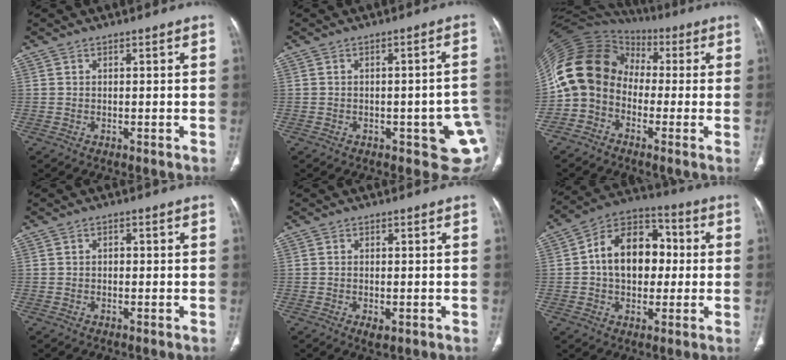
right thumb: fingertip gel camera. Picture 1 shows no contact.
{"total": 10.5, "force": [-3.0, 4.2, 9.2], "torque": [-0.097, 0.007, -0.027]}
{"total": 13.8, "force": [-1.7, 11.5, 7.5], "torque": [-0.126, 0.056, -0.050]}
{"total": 0.9, "force": [0.0, 0.7, 0.5], "torque": [-0.005, 0.003, -0.002]}
{"total": 2.1, "force": [-0.7, 1.0, 1.7], "torque": [-0.031, -0.004, -0.010]}
{"total": 15.6, "force": [1.1, 10.9, 11.1], "torque": [-0.136, 0.031, 0.009]}